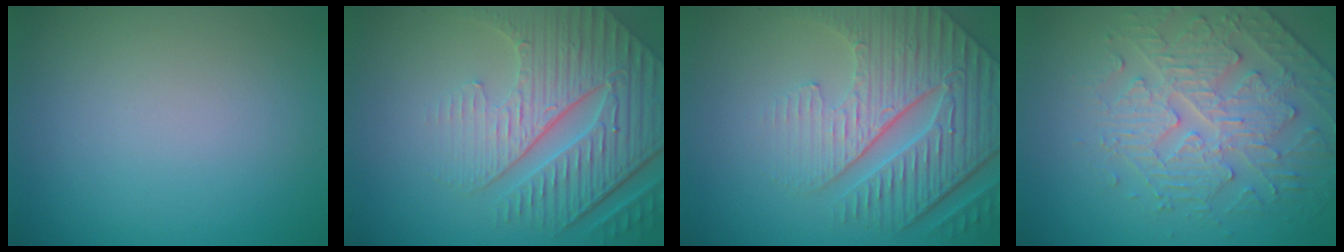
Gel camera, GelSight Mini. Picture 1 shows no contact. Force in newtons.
{"total": 8.0, "press": 5.8, "slide": 5.5}
{"total": 6.4, "press": 5.4, "slide": 3.4}
{"total": 4.4, "press": 4.1, "slide": 1.6}